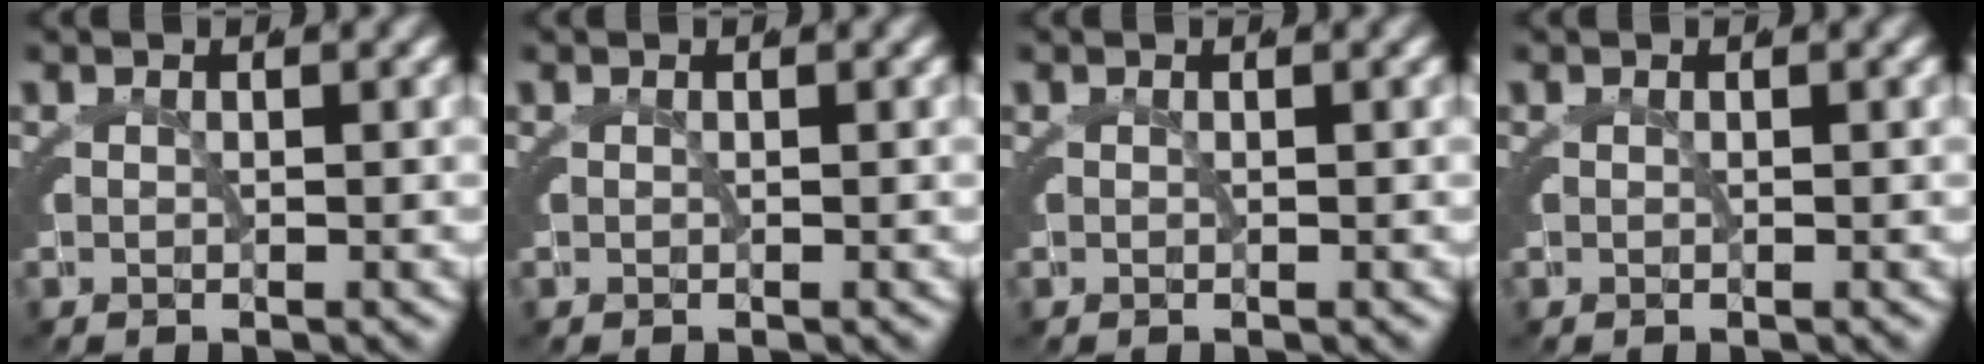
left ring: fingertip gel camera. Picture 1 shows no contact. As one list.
[{"total": 0.0}, {"total": 0.0}, {"total": 0.0}]